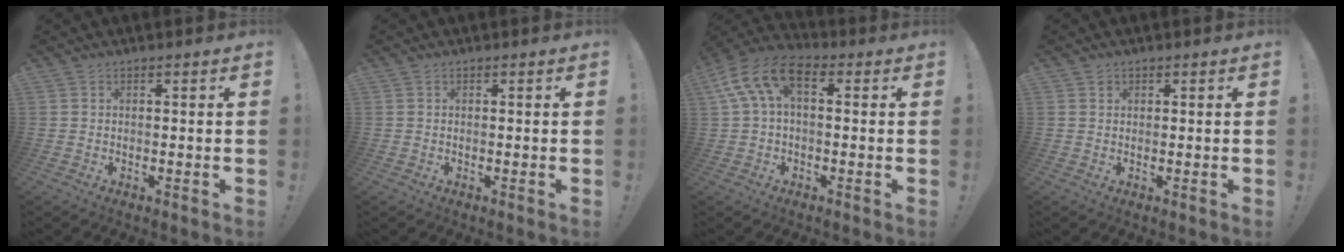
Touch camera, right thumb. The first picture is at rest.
{"total": 0.0}
{"total": 11.2, "force": [3.1, 6.4, 8.6], "torque": [-0.163, -0.001, 0.063]}
{"total": 0.6, "force": [0.4, 0.4, 0.1], "torque": [0.003, -0.001, 0.007]}